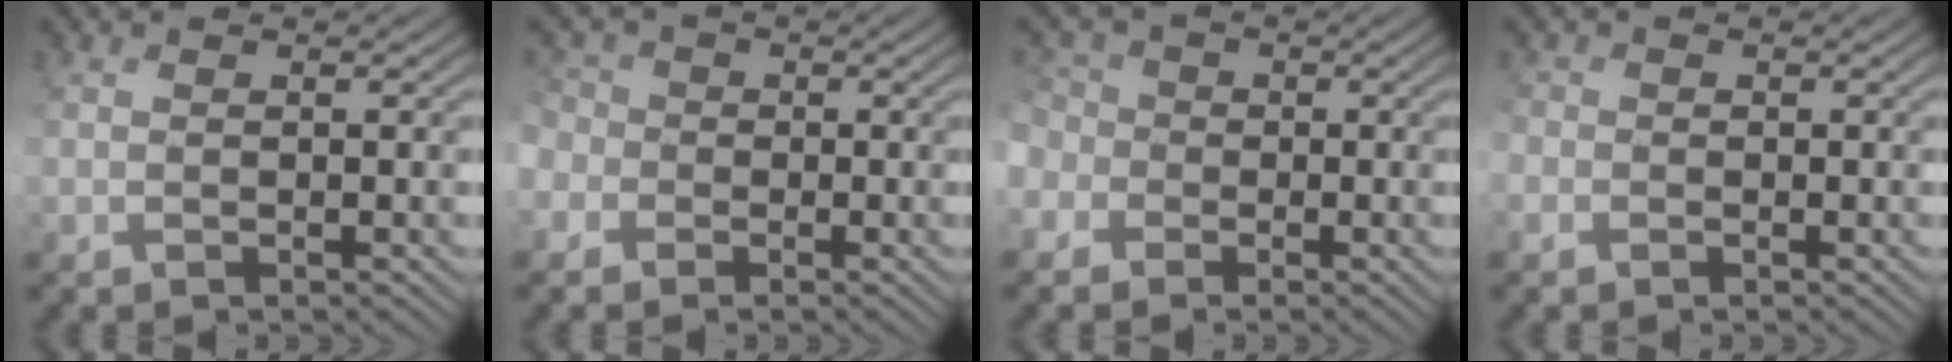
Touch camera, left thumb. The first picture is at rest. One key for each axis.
{"total": 3.8, "fx": -1.7, "fy": 3.3, "fz": 0.7, "tx": -0.029, "ty": -0.002, "tz": -0.046}
{"total": 4.7, "fx": -1.5, "fy": 4.3, "fz": 1.3, "tx": -0.061, "ty": -0.003, "tz": -0.040}
{"total": 1.2, "fx": -0.9, "fy": 0.7, "fz": -0.4, "tx": 0.010, "ty": -0.004, "tz": -0.019}